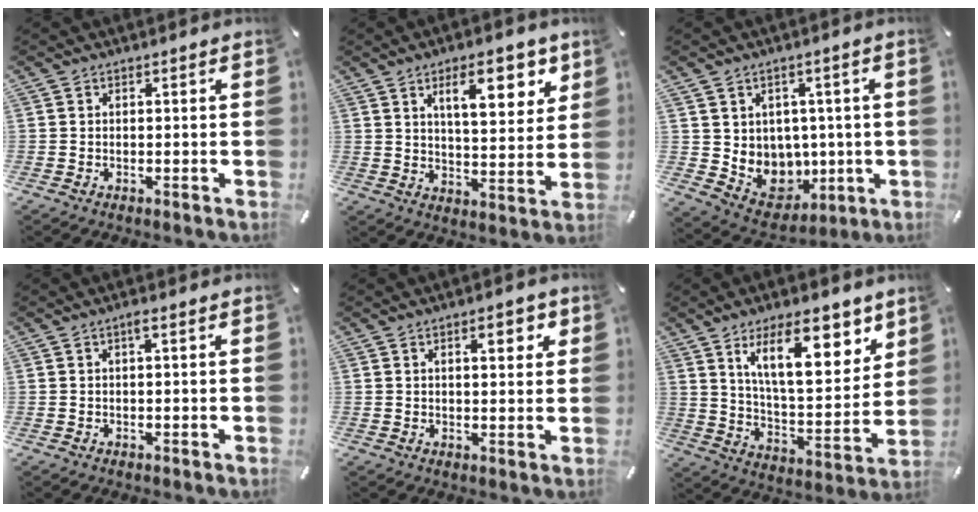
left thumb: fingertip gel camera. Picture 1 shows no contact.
{"total": 12.9, "force": [6.7, 5.1, 9.7], "torque": [-0.138, -0.023, 0.109]}
{"total": 7.8, "force": [2.4, 7.4, 0.8], "torque": [-0.026, -0.038, 0.063]}
{"total": 1.5, "force": [0.3, 0.3, 1.5], "torque": [-0.029, 0.001, 0.004]}
{"total": 5.0, "force": [2.2, 1.9, 4.0], "torque": [-0.053, -0.008, 0.029]}
{"total": 19.1, "force": [10.3, 8.0, 14.0], "torque": [-0.217, -0.037, 0.167]}